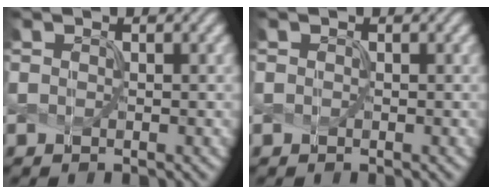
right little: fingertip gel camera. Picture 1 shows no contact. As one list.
[{"total": 0.6, "force": [-0.1, -0.2, -0.5], "torque": [0.006, 0.002, 0.006]}]